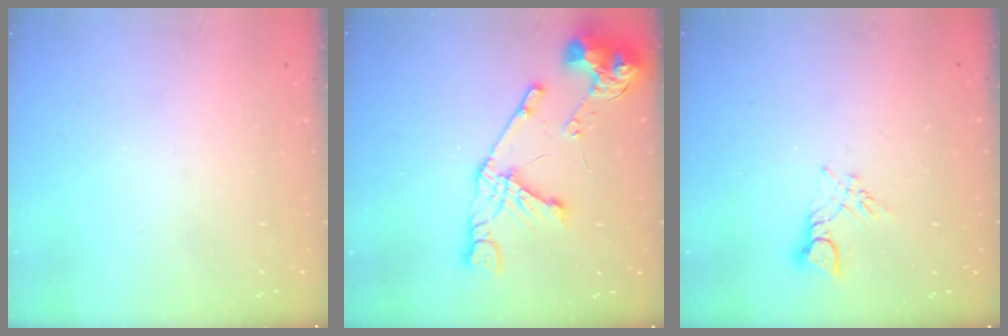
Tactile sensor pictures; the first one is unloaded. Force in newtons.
{"total": 16.5, "press": 16.5, "slide": 1.6}
{"total": 3.7, "press": 3.7, "slide": 0.3}